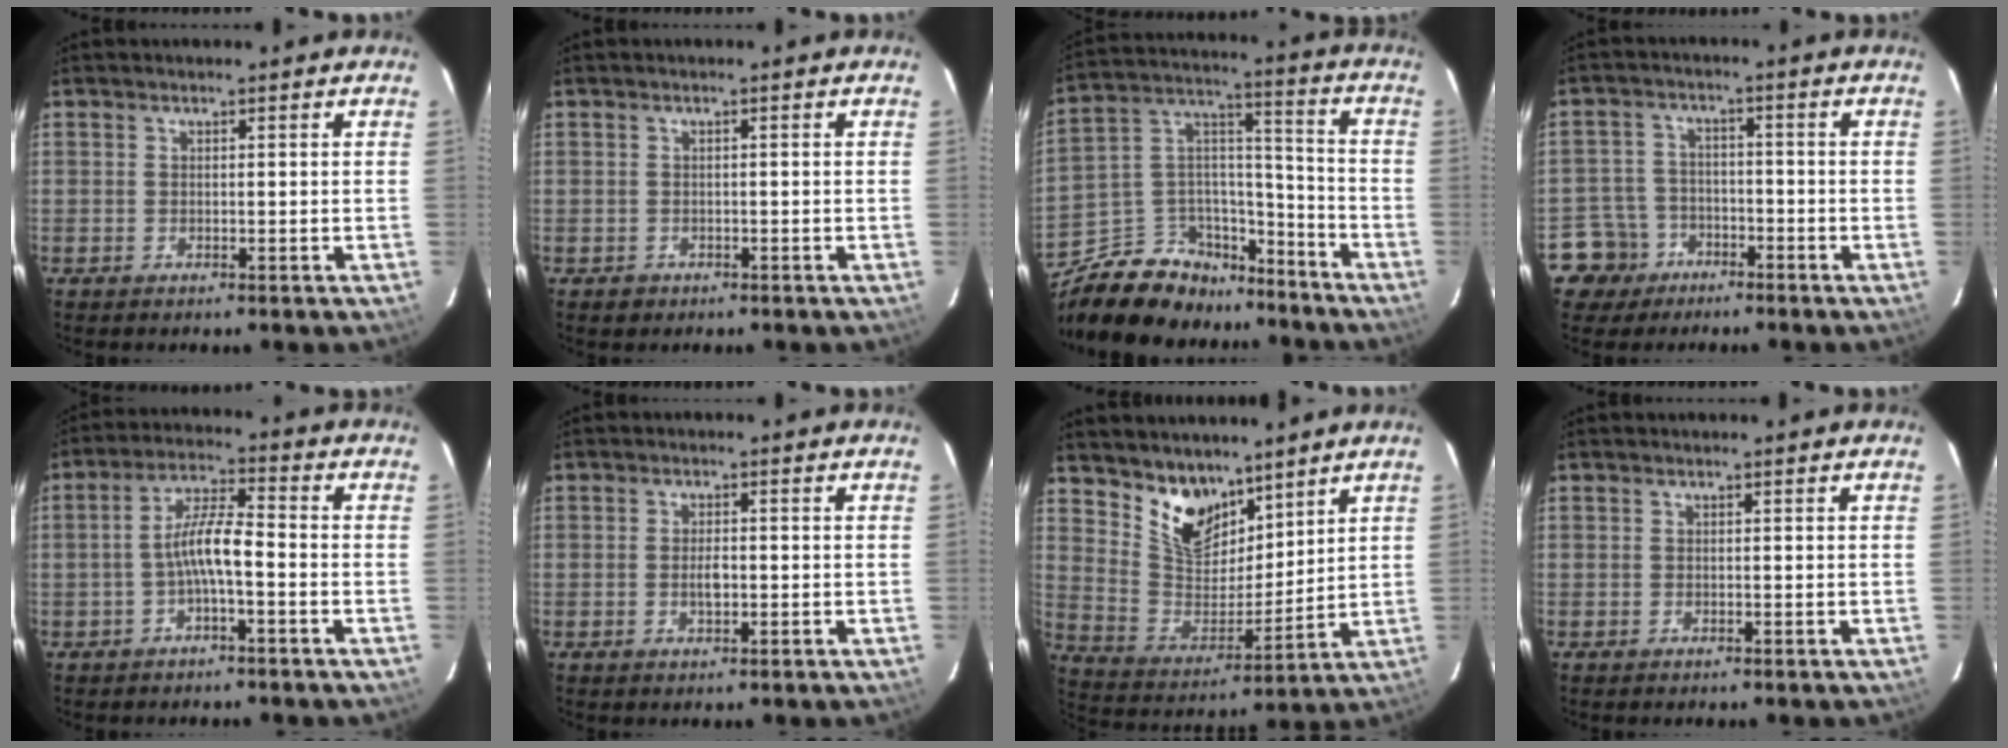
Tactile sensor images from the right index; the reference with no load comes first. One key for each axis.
{"total": 1.6, "fx": -0.8, "fy": 1.3, "fz": 0.3, "tx": -0.006, "ty": 0.001, "tz": -0.006}
{"total": 19.7, "fx": -14.6, "fy": 11.1, "fz": 7.3, "tx": -0.167, "ty": 0.072, "tz": -0.222}
{"total": 6.9, "fx": -3.9, "fy": 5.7, "fz": 0.4, "tx": -0.030, "ty": 0.026, "tz": -0.064}
{"total": 6.2, "fx": -2.1, "fy": 1.0, "fz": 5.8, "tx": -0.119, "ty": 0.014, "tz": -0.037}
{"total": 2.7, "fx": -0.4, "fy": 1.3, "fz": 2.3, "tx": -0.042, "ty": 0.000, "tz": -0.006}
{"total": 12.1, "fx": 8.7, "fy": 6.4, "fz": 5.3, "tx": -0.105, "ty": -0.003, "tz": 0.174}
{"total": 0.0}